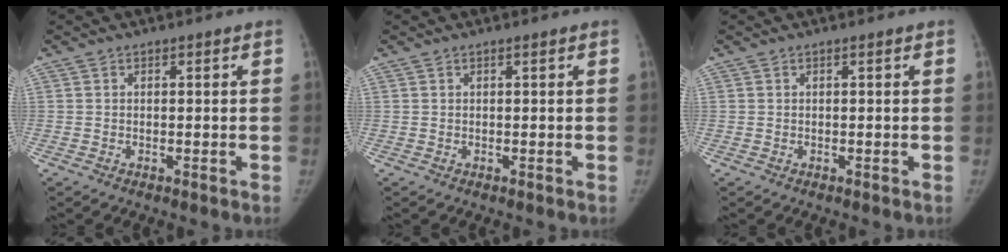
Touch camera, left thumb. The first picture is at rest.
{"total": 0.0}
{"total": 0.0}